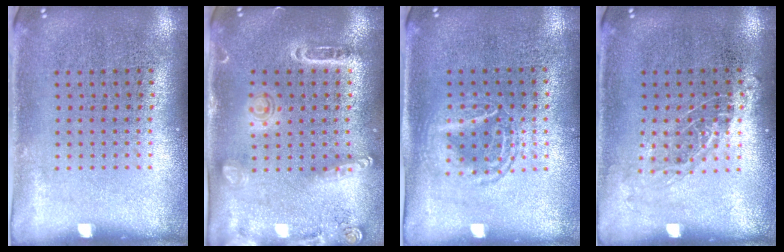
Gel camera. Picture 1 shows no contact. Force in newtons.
{"total": 1.5, "press": 1.5, "slide": 0.4}
{"total": 1.3, "press": 1.2, "slide": 0.5}
{"total": 1.0, "press": 0.9, "slide": 0.5}